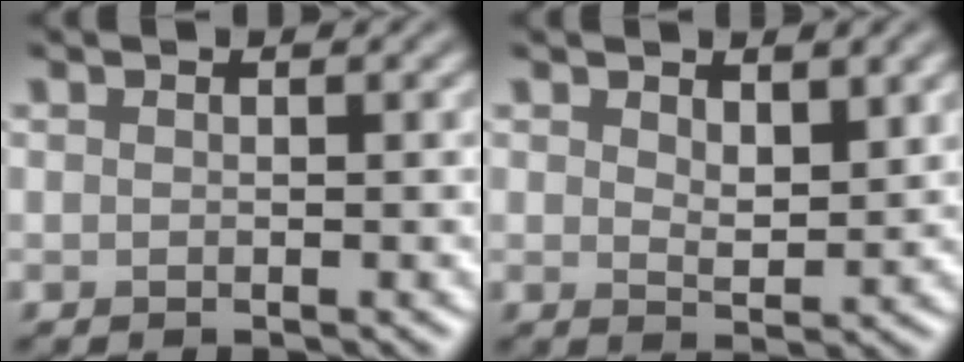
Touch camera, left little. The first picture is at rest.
{"total": 3.1, "force": [1.5, 1.5, 2.2], "torque": [-0.041, -0.006, 0.029]}